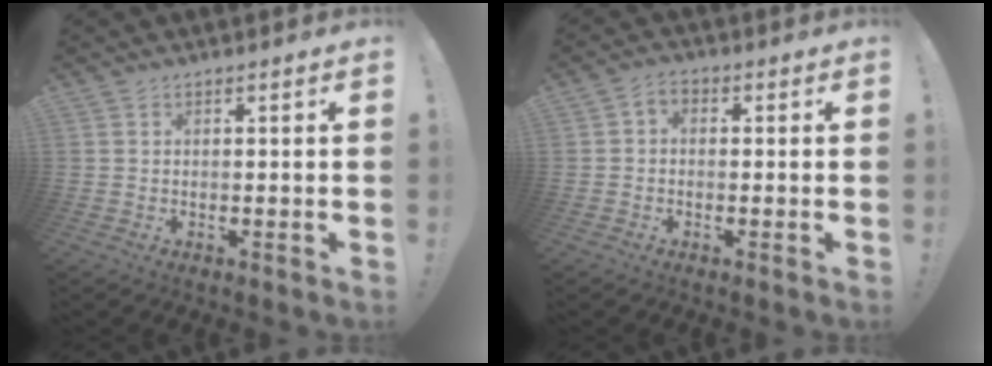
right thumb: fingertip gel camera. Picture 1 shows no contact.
{"total": 2.4, "force": [-1.0, 1.6, 1.4], "torque": [-0.020, 0.006, -0.019]}